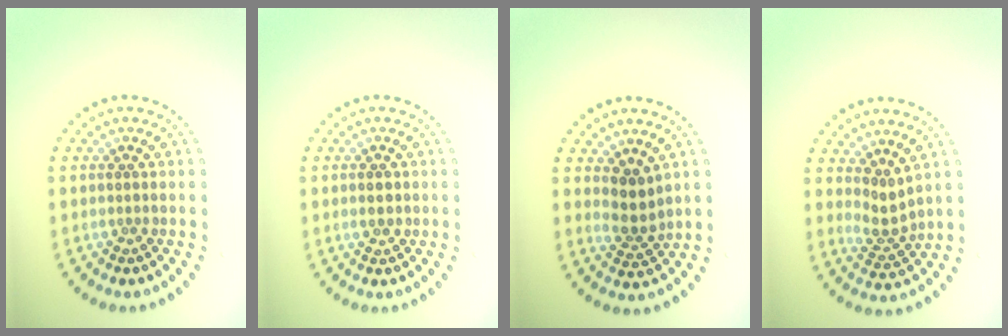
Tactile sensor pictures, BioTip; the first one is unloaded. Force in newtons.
{"total": 0.8, "press": 0.8, "slide": 0.2}
{"total": 2.6, "press": 2.0, "slide": 1.6}
{"total": 2.2, "press": 1.5, "slide": 1.5}